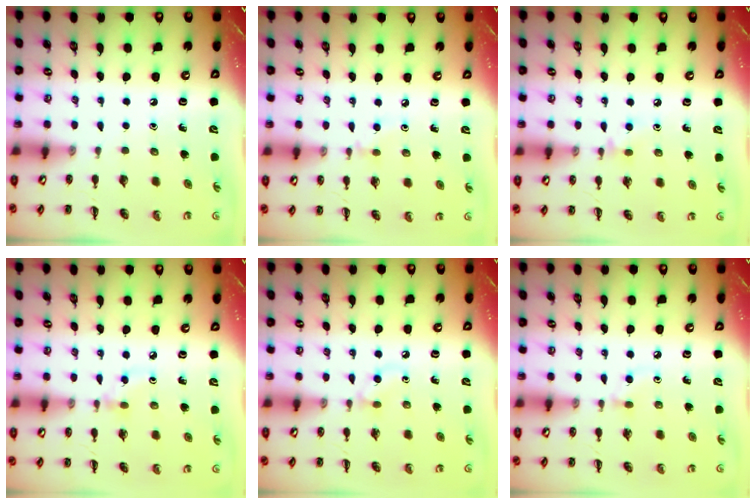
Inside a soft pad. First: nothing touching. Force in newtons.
{"total": 2.8, "press": 2.6, "slide": 1.0}
{"total": 3.9, "press": 3.5, "slide": 1.5}
{"total": 2.5, "press": 2.4, "slide": 0.9}
{"total": 4.3, "press": 4.1, "slide": 1.2}
{"total": 4.1, "press": 3.9, "slide": 1.5}